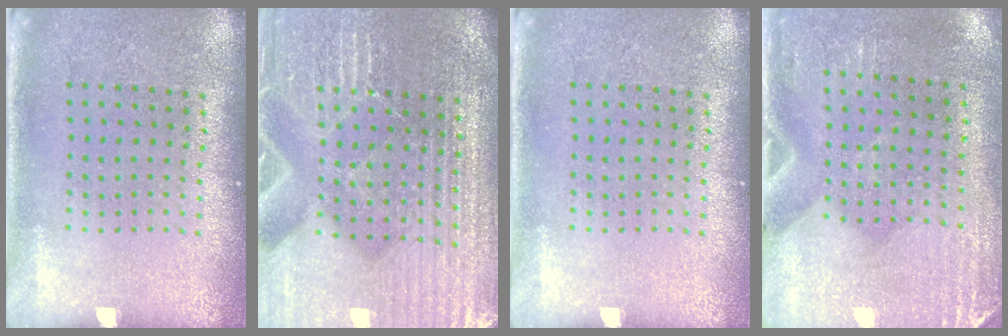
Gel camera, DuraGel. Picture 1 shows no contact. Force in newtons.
{"total": 4.9, "press": 4.7, "slide": 1.5}
{"total": 0.0}
{"total": 2.9, "press": 2.5, "slide": 1.4}